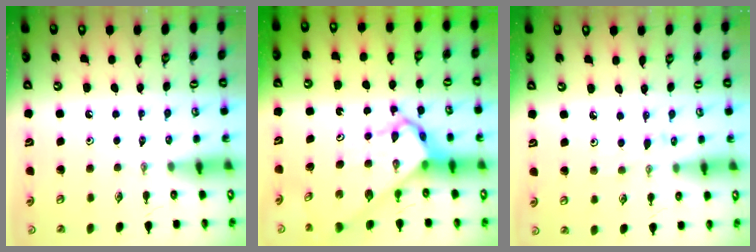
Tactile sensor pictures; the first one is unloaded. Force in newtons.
{"total": 9.2, "press": 9.2, "slide": 0.9}
{"total": 3.6, "press": 3.6, "slide": 0.4}